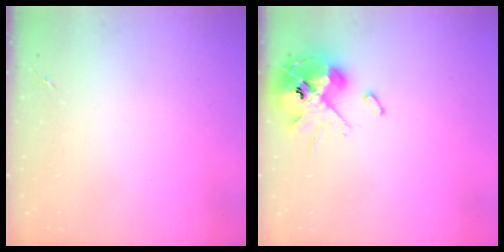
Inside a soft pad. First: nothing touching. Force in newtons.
{"total": 13.1, "press": 12.9, "slide": 2.1}